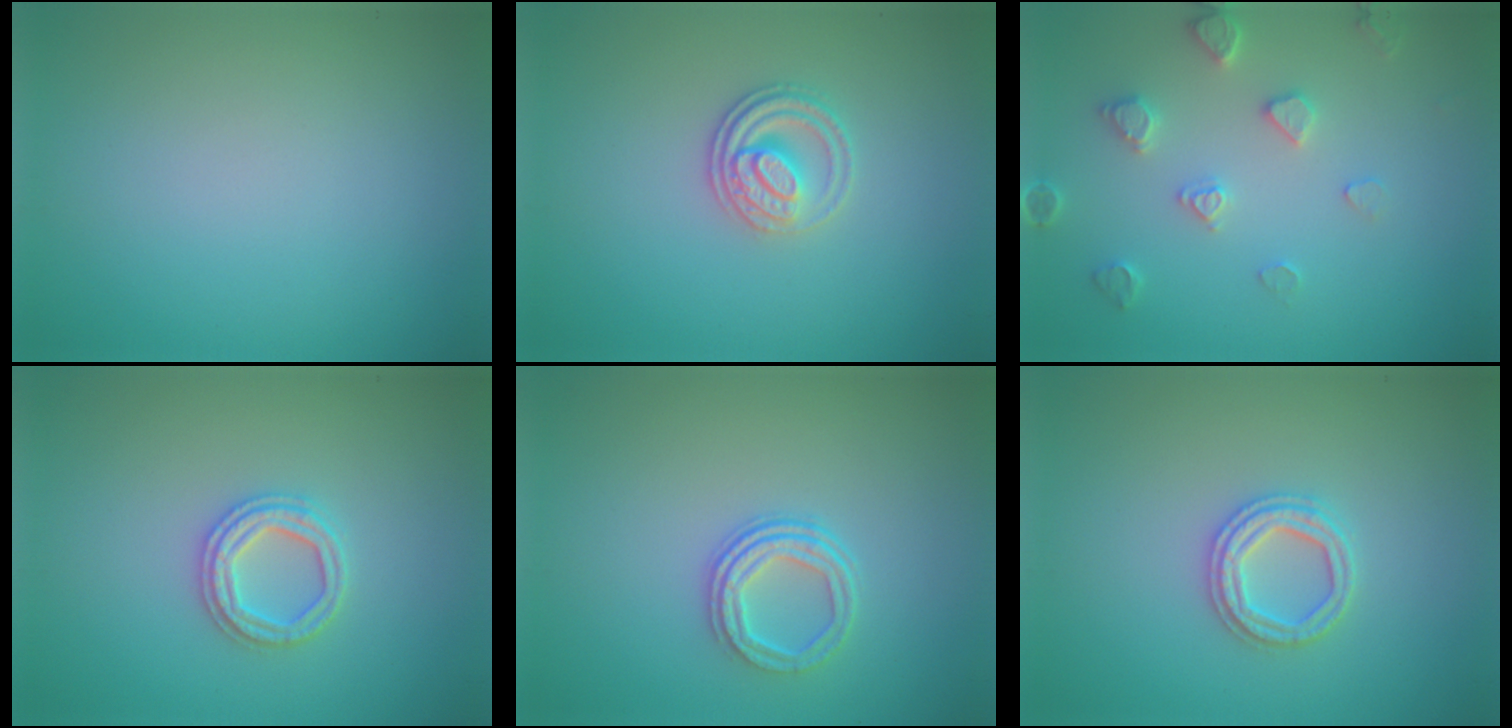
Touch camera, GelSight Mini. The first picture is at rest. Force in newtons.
{"total": 2.8, "press": 2.6, "slide": 1.0}
{"total": 2.9, "press": 2.8, "slide": 0.7}
{"total": 2.4, "press": 2.4, "slide": 0.4}
{"total": 3.0, "press": 2.3, "slide": 1.9}
{"total": 2.4, "press": 2.4, "slide": 0.4}